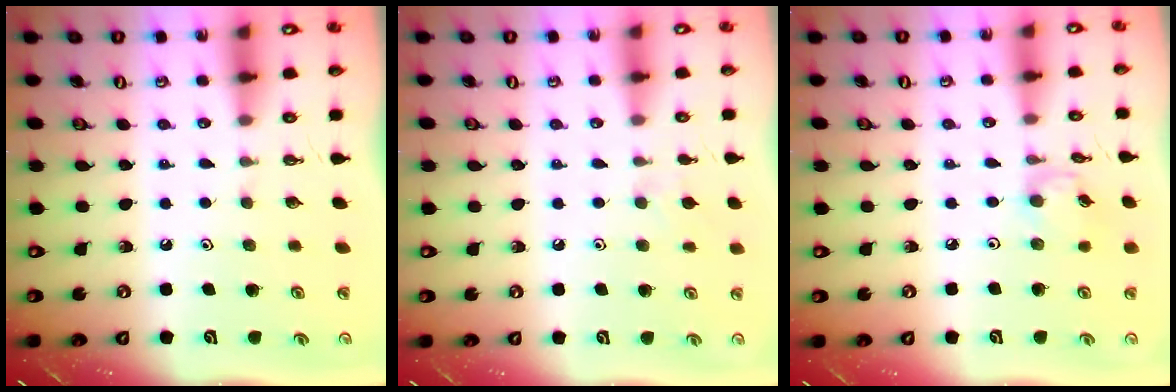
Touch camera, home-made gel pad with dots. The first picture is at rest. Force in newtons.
{"total": 4.5, "press": 4.5, "slide": 0.7}
{"total": 4.5, "press": 4.5, "slide": 0.3}